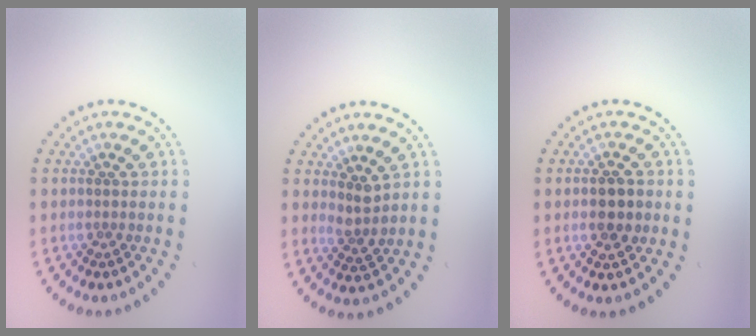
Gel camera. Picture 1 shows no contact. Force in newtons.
{"total": 1.9, "press": 1.4, "slide": 1.2}
{"total": 2.5, "press": 2.5, "slide": 0.2}